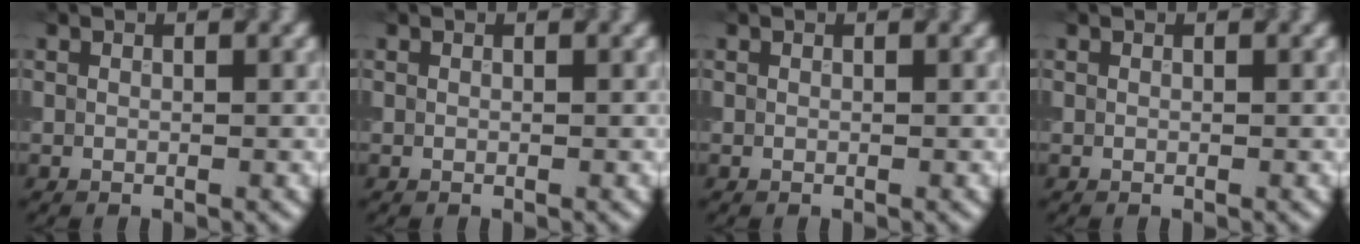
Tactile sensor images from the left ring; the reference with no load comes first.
{"total": 0.0}
{"total": 0.0}
{"total": 0.0}